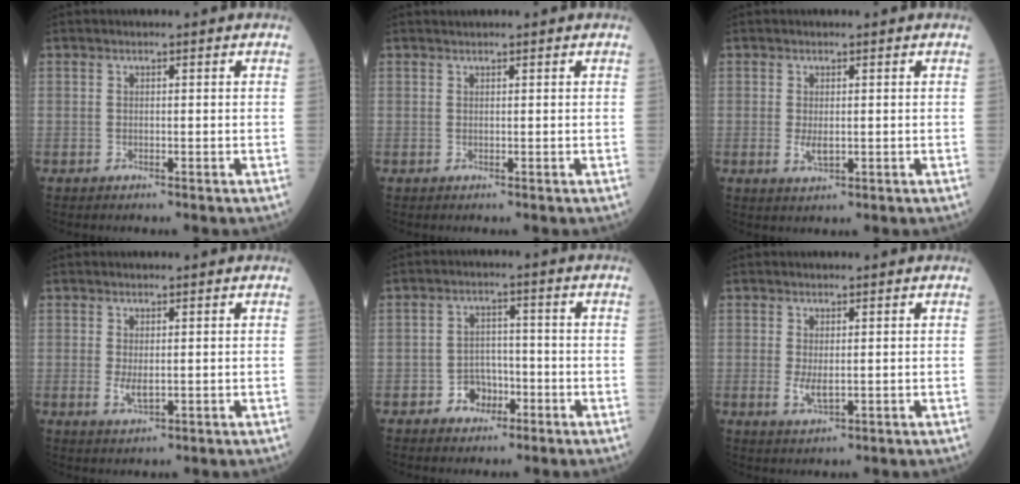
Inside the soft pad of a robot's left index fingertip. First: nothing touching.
{"total": 0.7, "force": [0.7, 0.0, 0.1], "torque": [-0.006, 0.010, 0.015]}
{"total": 2.0, "force": [-0.1, 0.9, 1.8], "torque": [-0.037, -0.008, 0.004]}
{"total": 2.2, "force": [0.1, 0.9, 2.0], "torque": [-0.040, -0.009, 0.009]}
{"total": 4.1, "force": [-2.1, 3.1, 1.6], "torque": [-0.024, 0.008, -0.034]}
{"total": 2.4, "force": [0.1, 0.9, 2.2], "torque": [-0.045, -0.010, 0.010]}